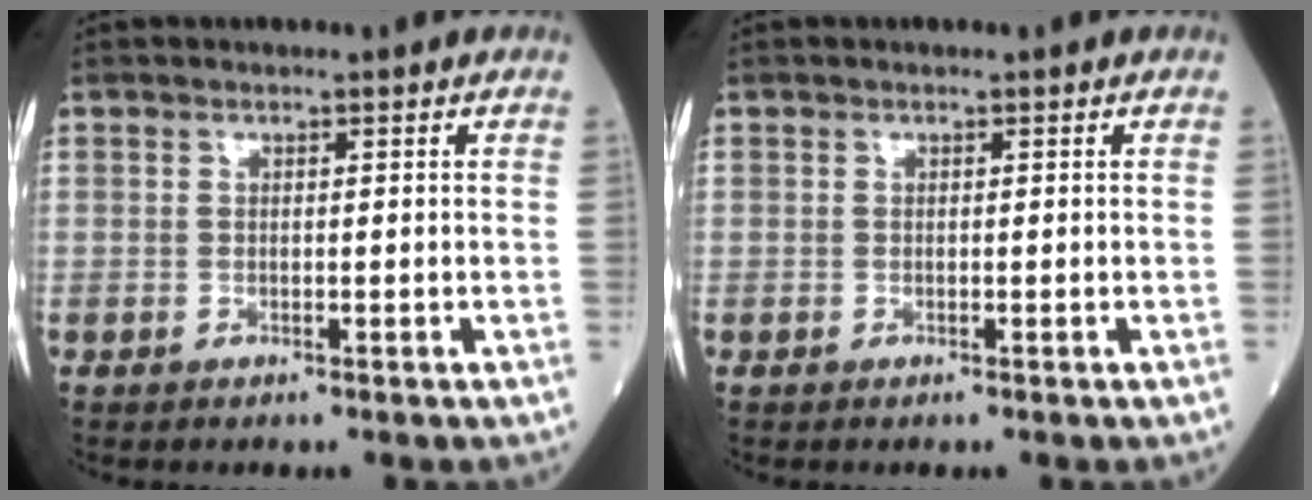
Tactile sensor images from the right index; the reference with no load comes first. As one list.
[{"total": 0.0}]